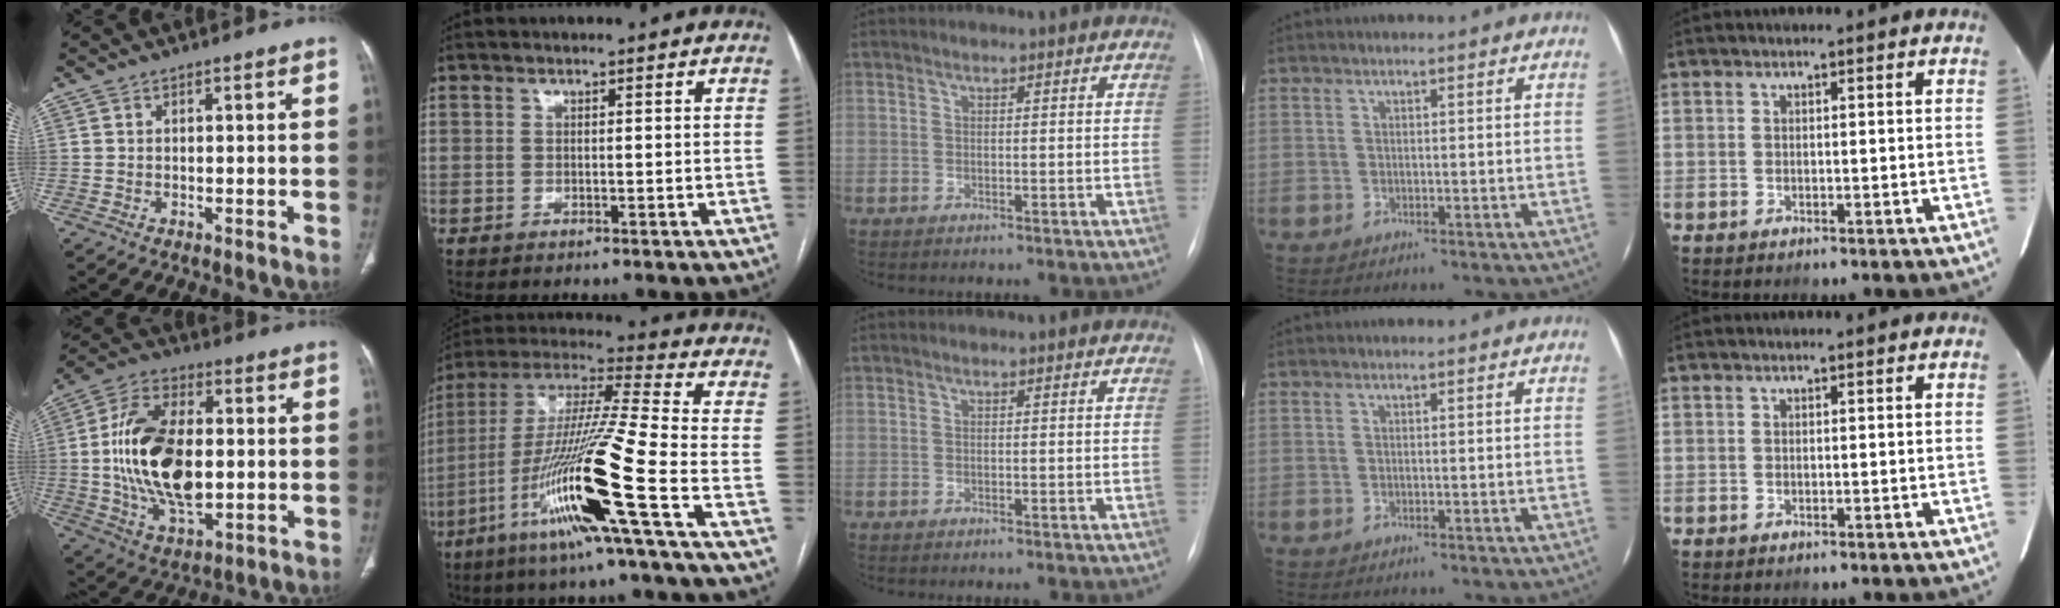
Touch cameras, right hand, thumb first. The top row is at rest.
{"thumb": {"total": 19.6, "force": [-0.2, 10.6, 16.4], "torque": [-0.310, 0.005, 0.001]}, "index": {"total": 19.4, "force": [-8.1, -1.6, 17.6], "torque": [-0.362, -0.029, -0.162]}}